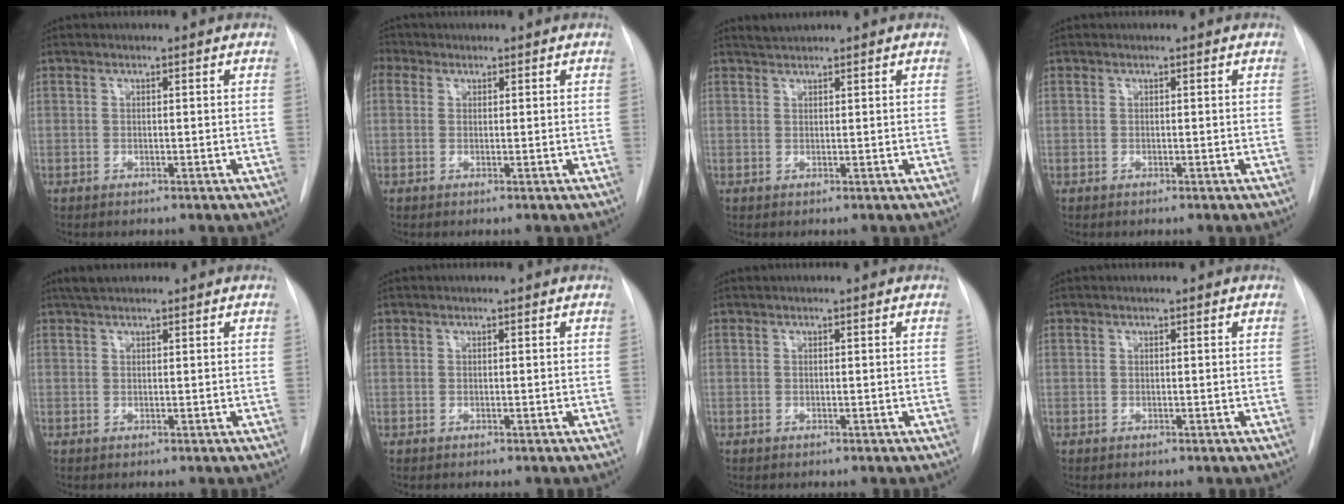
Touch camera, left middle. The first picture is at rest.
{"total": 2.9, "force": [1.3, 2.4, 0.9], "torque": [-0.021, 0.016, 0.022]}
{"total": 1.2, "force": [1.2, -0.2, -0.1], "torque": [-0.005, 0.005, 0.028]}
{"total": 0.0}
{"total": 2.1, "force": [1.8, 0.5, 0.9], "torque": [-0.020, 0.013, 0.034]}
{"total": 0.0}
{"total": 0.0}
{"total": 0.0}